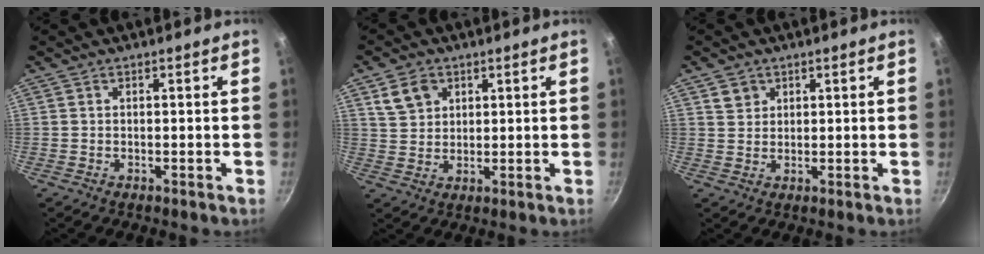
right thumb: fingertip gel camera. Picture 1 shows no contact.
{"total": 5.5, "force": [2.8, 3.9, 2.7], "torque": [-0.034, -0.005, 0.059]}
{"total": 3.1, "force": [1.5, 2.6, 0.8], "torque": [0.005, 0.003, 0.027]}